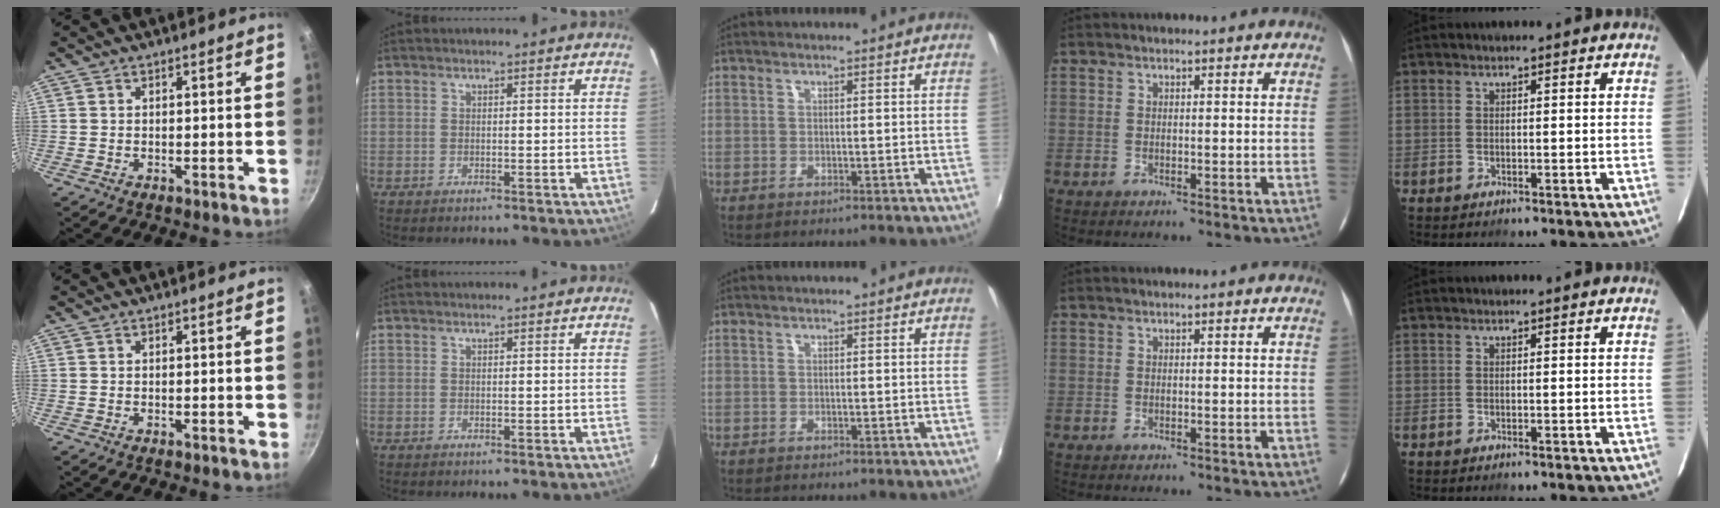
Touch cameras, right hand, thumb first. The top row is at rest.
{}